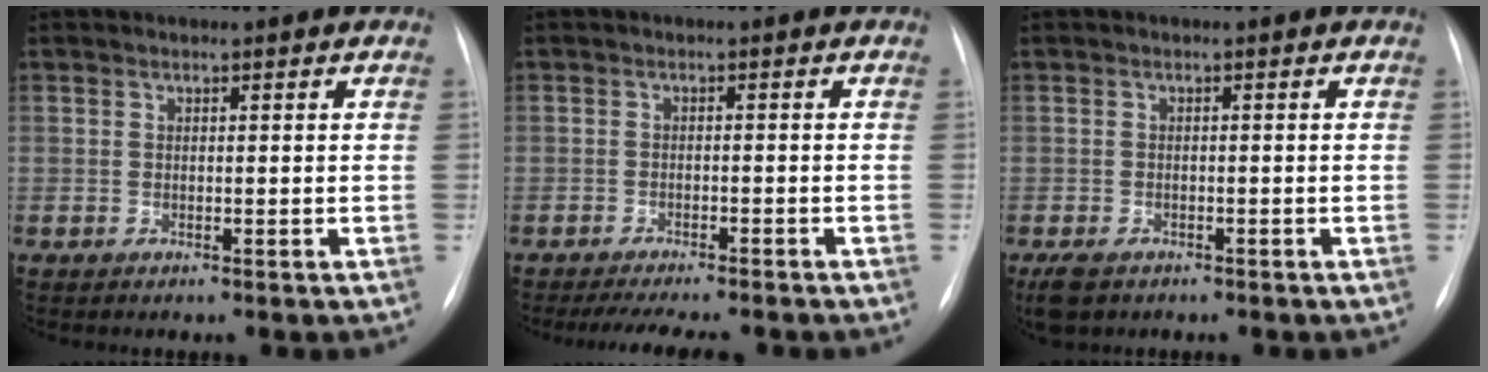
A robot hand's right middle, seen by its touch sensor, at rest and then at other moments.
{"total": 8.5, "force": [-7.4, 1.9, 3.7], "torque": [-0.049, -0.005, -0.104]}
{"total": 3.9, "force": [-2.7, 2.1, 1.8], "torque": [-0.042, -0.007, -0.040]}